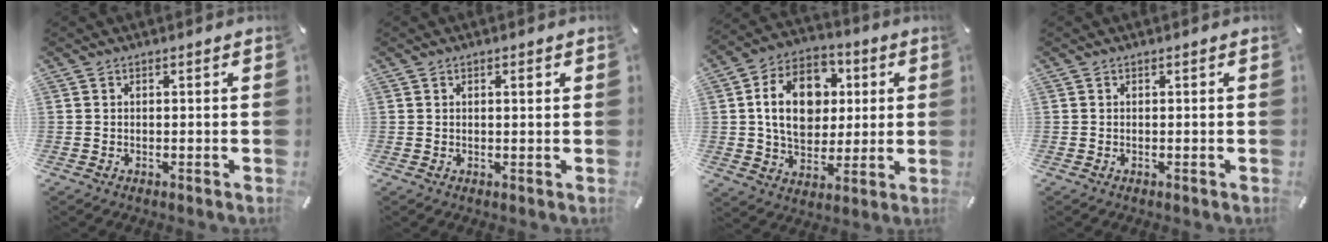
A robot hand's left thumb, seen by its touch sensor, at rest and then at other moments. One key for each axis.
{"total": 1.2, "fx": 0.4, "fy": 0.4, "fz": 1.0, "tx": -0.012, "ty": -0.001, "tz": 0.005}
{"total": 16.2, "fx": 2.4, "fy": 12.5, "fz": 10.1, "tx": -0.177, "ty": 0.012, "tz": 0.043}
{"total": 0.0}